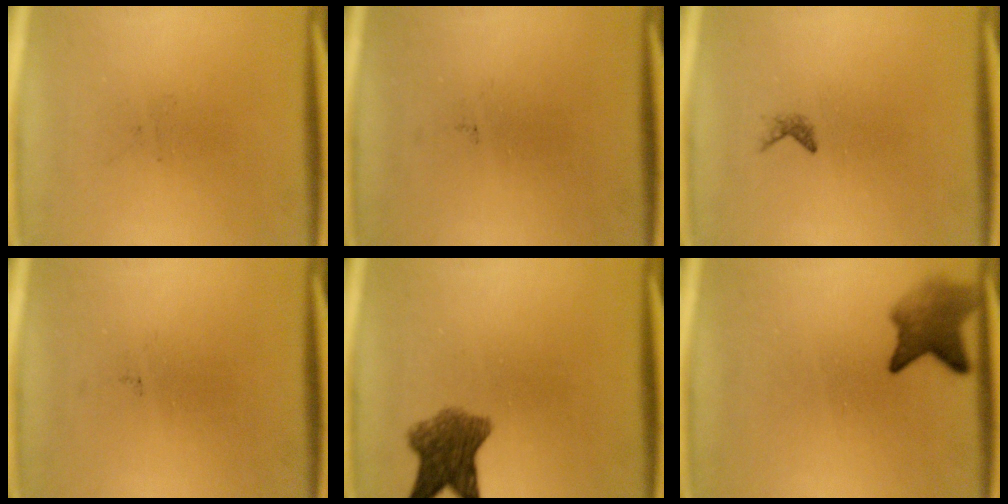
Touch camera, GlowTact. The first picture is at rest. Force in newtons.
{"total": 0.0}
{"total": 0.6}
{"total": 0.0}
{"total": 7.0}
{"total": 5.0}